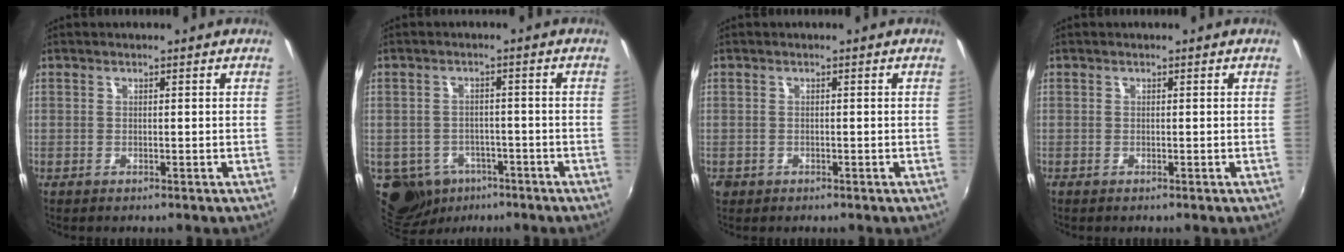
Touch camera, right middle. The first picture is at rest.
{"total": 12.3, "force": [-6.3, 9.4, 4.8], "torque": [-0.143, -0.009, -0.082]}
{"total": 1.7, "force": [-0.7, 1.4, 0.5], "torque": [-0.013, -0.005, -0.012]}
{"total": 0.0}